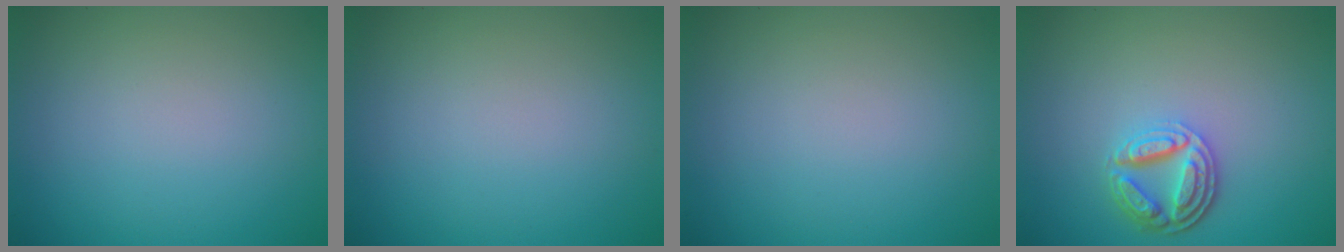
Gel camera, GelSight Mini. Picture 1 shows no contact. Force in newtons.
{"total": 0.0}
{"total": 0.0}
{"total": 4.0, "press": 3.2, "slide": 2.5}